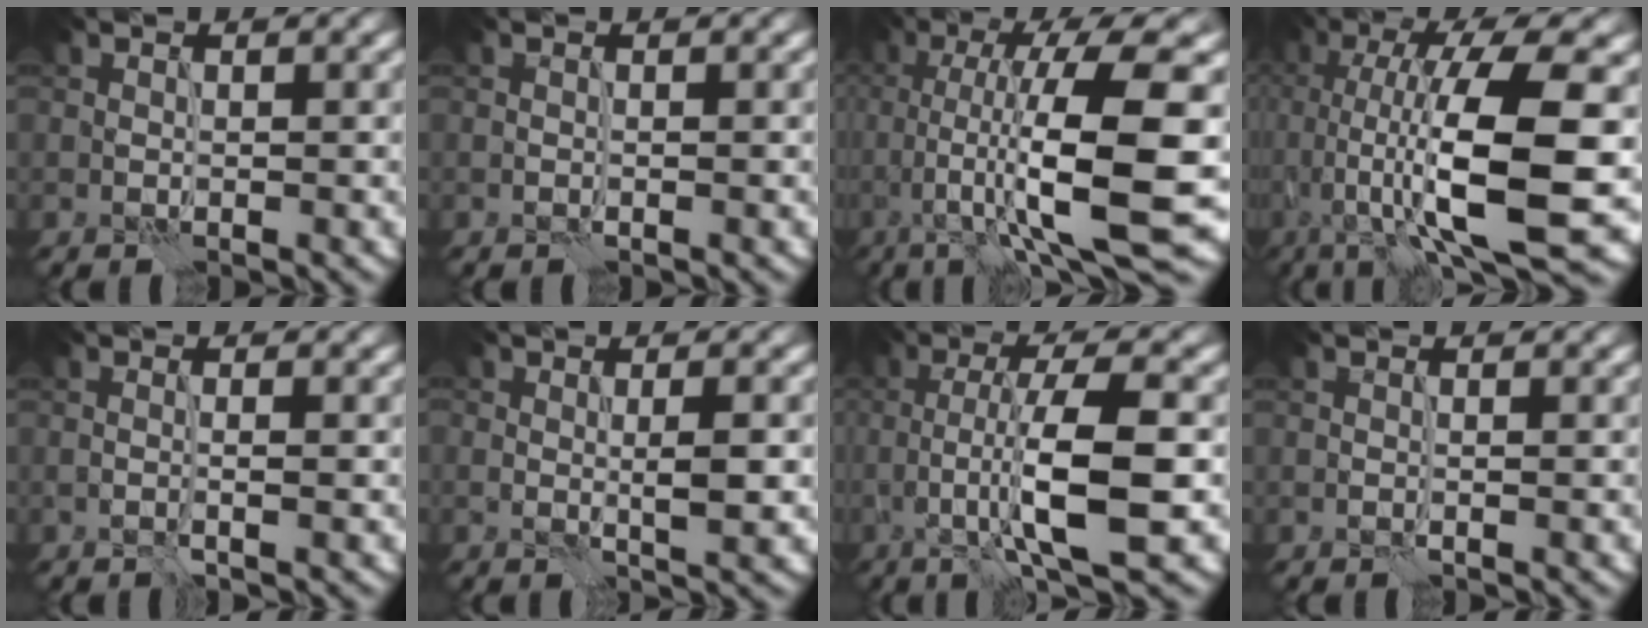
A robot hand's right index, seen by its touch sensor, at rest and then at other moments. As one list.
[{"total": 0.0}, {"total": 12.6, "force": [-1.9, 3.2, 12.0], "torque": [-0.172, 0.003, -0.030]}, {"total": 13.8, "force": [-1.6, 4.5, 12.9], "torque": [-0.205, -0.001, -0.029]}, {"total": 1.0, "force": [-0.4, 0.2, 0.9], "torque": [-0.014, 0.003, -0.011]}, {"total": 2.1, "force": [-0.1, 0.5, 2.0], "torque": [-0.029, -0.003, -0.001]}, {"total": 8.3, "force": [-1.6, 2.0, 7.9], "torque": [-0.118, 0.006, -0.030]}, {"total": 0.0}]